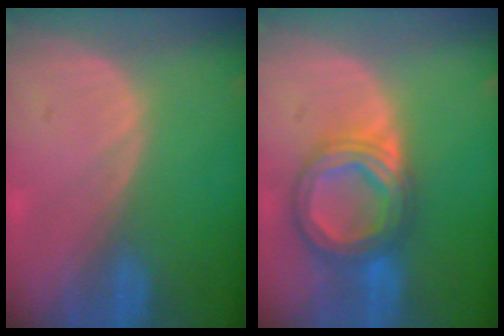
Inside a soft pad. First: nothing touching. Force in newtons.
{"total": 8.2, "press": 8.2, "slide": 0.6}